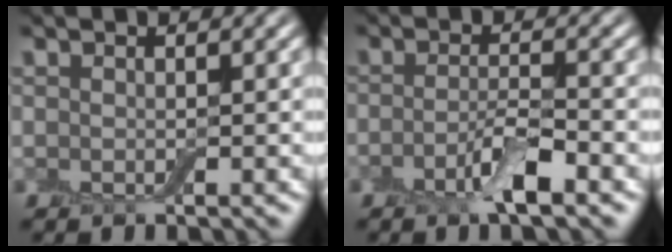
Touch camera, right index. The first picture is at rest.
{"total": 3.4, "force": [-1.7, 0.8, 2.8], "torque": [-0.053, 0.004, -0.039]}